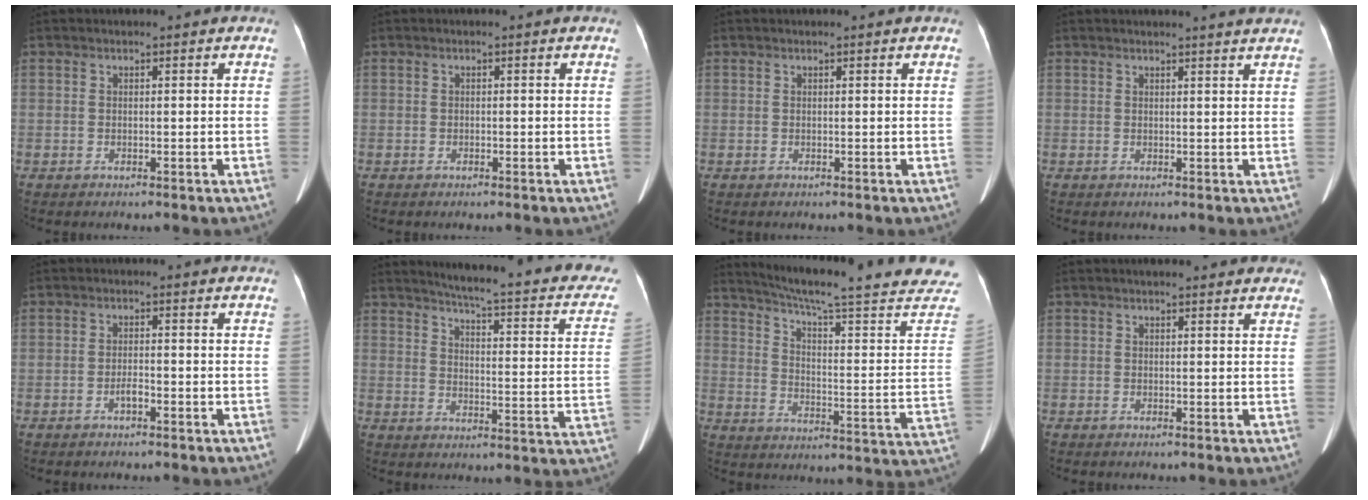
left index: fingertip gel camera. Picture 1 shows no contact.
{"total": 0.0}
{"total": 0.5, "force": [0.5, 0.0, 0.2], "torque": [-0.003, 0.005, 0.008]}
{"total": 4.4, "force": [4.1, -0.6, 1.4], "torque": [-0.018, 0.002, 0.036]}
{"total": 1.5, "force": [-1.0, 0.3, 1.1], "torque": [-0.022, 0.000, -0.016]}
{"total": 22.5, "force": [19.6, 2.7, 10.8], "torque": [-0.137, -0.059, 0.219]}
{"total": 27.4, "force": [23.9, 0.8, 13.3], "torque": [-0.196, -0.082, 0.301]}
{"total": 6.9, "force": [5.9, 1.7, 3.2], "torque": [-0.034, 0.018, 0.066]}